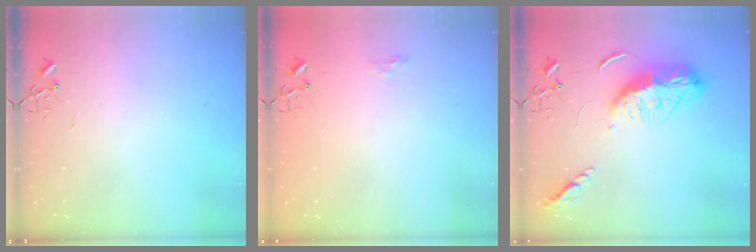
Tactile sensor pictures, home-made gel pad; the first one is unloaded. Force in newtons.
{"total": 6.5, "press": 6.5, "slide": 0.6}
{"total": 14.6, "press": 14.5, "slide": 1.2}